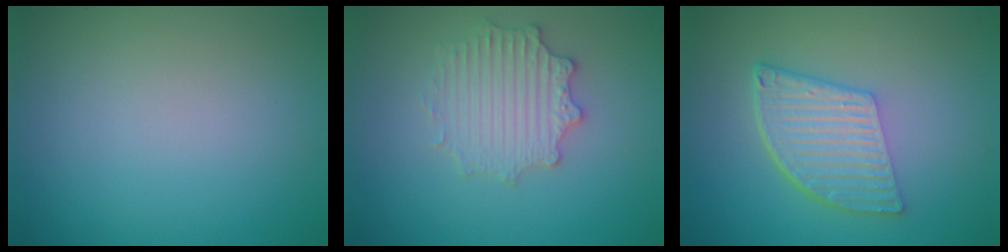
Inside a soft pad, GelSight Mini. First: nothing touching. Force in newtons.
{"total": 2.9, "press": 2.9, "slide": 0.2}
{"total": 5.9, "press": 4.0, "slide": 4.4}